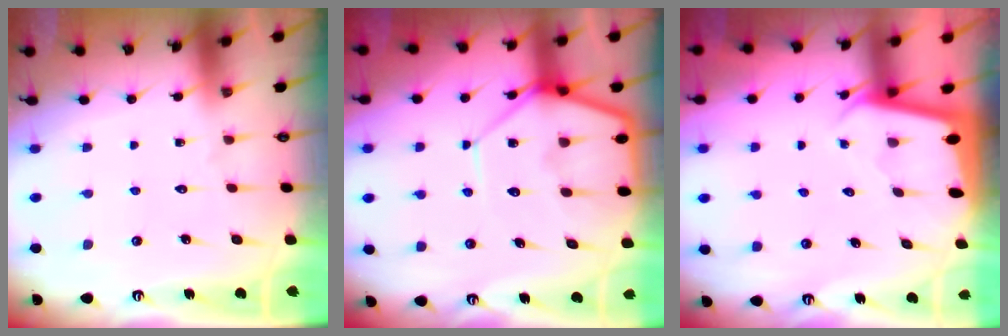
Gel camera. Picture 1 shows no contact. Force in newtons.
{"total": 11.5, "press": 11.4, "slide": 1.0}
{"total": 1.8, "press": 1.8, "slide": 0.1}